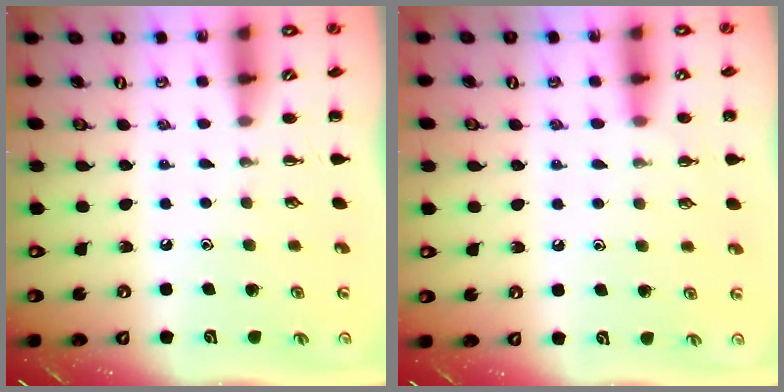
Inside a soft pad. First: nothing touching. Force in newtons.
{"total": 6.8, "press": 6.5, "slide": 2.1}